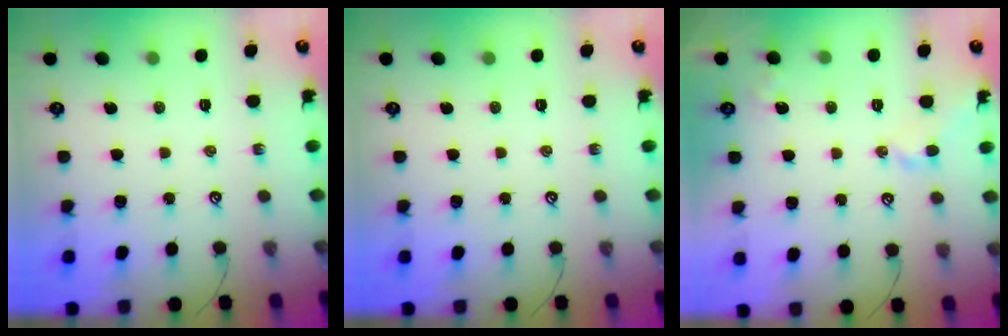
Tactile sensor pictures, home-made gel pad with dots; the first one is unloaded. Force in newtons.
{"total": 0.0}
{"total": 1.9, "press": 1.8, "slide": 0.7}